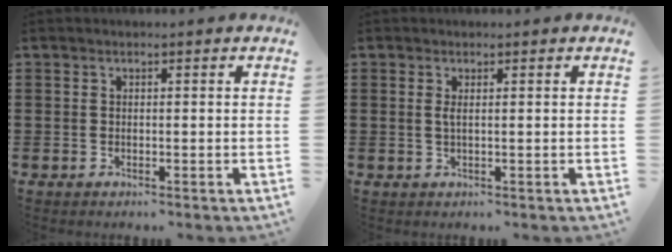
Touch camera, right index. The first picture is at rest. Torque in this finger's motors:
{"motor_torque": [0.02, -0.02, 0.01, 0.01]}